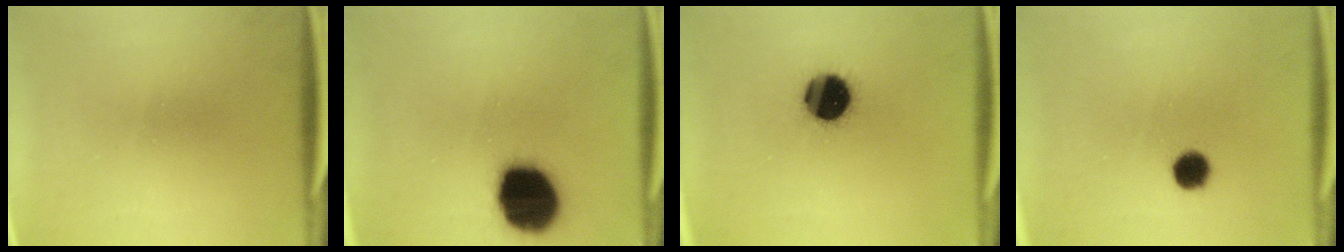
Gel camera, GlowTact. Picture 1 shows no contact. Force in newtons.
{"total": 20.0}
{"total": 13.3}
{"total": 4.3}